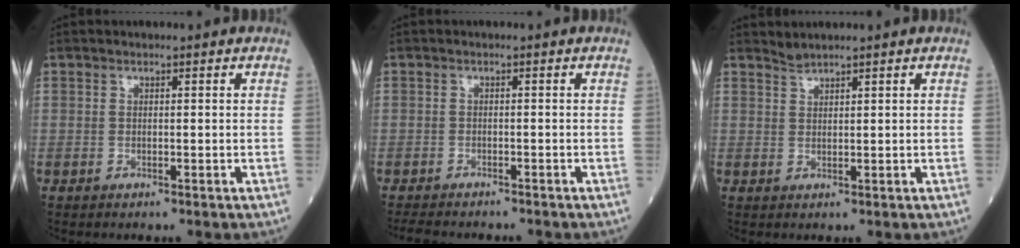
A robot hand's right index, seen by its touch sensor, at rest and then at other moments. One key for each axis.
{"total": 5.5, "fx": -4.9, "fy": 1.7, "fz": 1.7, "tx": -0.026, "ty": -0.009, "tz": -0.076}
{"total": 1.4, "fx": 1.3, "fy": -0.3, "fz": 0.0, "tx": -0.002, "ty": 0.000, "tz": 0.029}